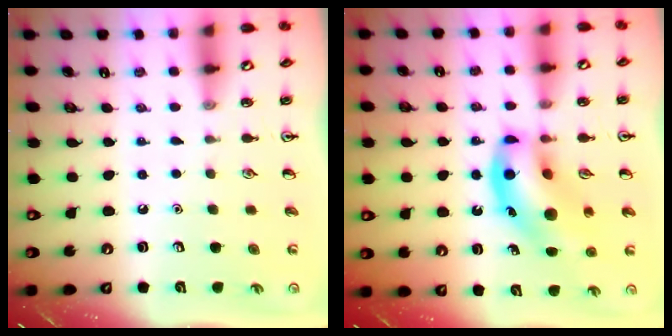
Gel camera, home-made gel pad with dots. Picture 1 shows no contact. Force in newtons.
{"total": 16.3, "press": 15.8, "slide": 3.8}